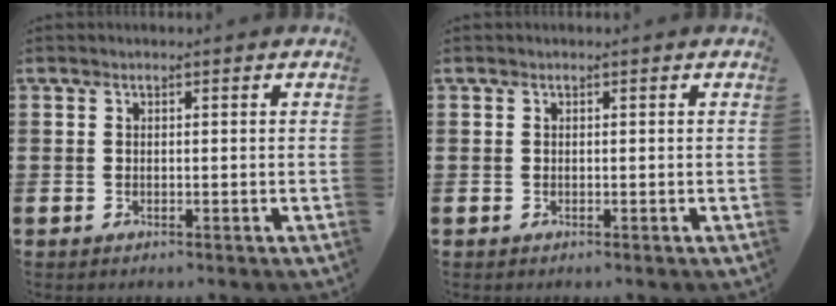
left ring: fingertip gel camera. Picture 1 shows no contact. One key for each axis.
{"total": 0.0}